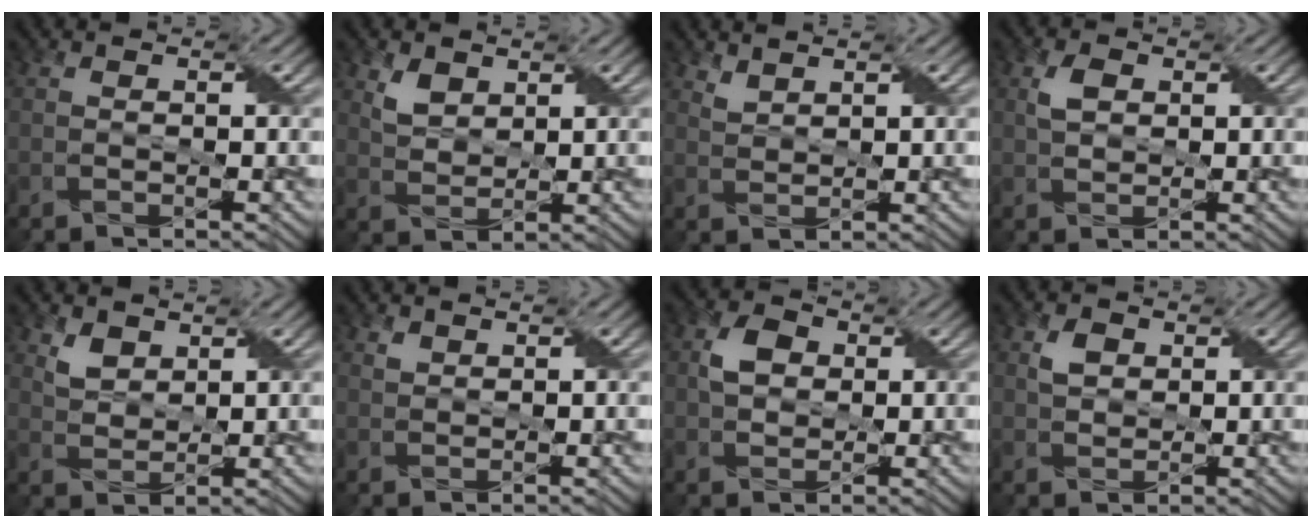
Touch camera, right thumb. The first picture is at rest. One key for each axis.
{"total": 3.4, "fx": 1.9, "fy": 2.2, "fz": 1.7, "tx": -0.044, "ty": -0.004, "tz": 0.040}
{"total": 2.0, "fx": 1.7, "fy": 0.7, "fz": 0.7, "tx": -0.022, "ty": 0.000, "tz": 0.041}
{"total": 2.9, "fx": 0.9, "fy": 1.9, "fz": 1.9, "tx": -0.045, "ty": 0.005, "tz": 0.017}
{"total": 3.2, "fx": 1.9, "fy": 2.1, "fz": 1.5, "tx": -0.040, "ty": -0.004, "tz": 0.040}
{"total": 1.1, "fx": 0.9, "fy": 0.7, "fz": 0.2, "tx": -0.010, "ty": 0.000, "tz": 0.020}
{"total": 3.9, "fx": 0.7, "fy": 3.1, "fz": 2.3, "tx": -0.051, "ty": 0.007, "tz": 0.008}
{"total": 2.8, "fx": 1.0, "fy": 2.1, "fz": 1.6, "tx": -0.038, "ty": 0.003, "tz": 0.018}